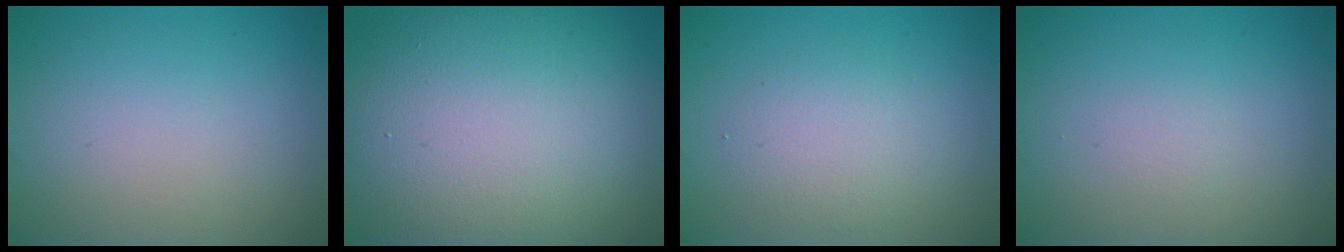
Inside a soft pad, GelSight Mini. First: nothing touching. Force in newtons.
{"total": 15.8, "press": 15.8, "slide": 1.1}
{"total": 2.6, "press": 2.6, "slide": 0.2}
{"total": 0.5, "press": 0.5, "slide": 0.0}